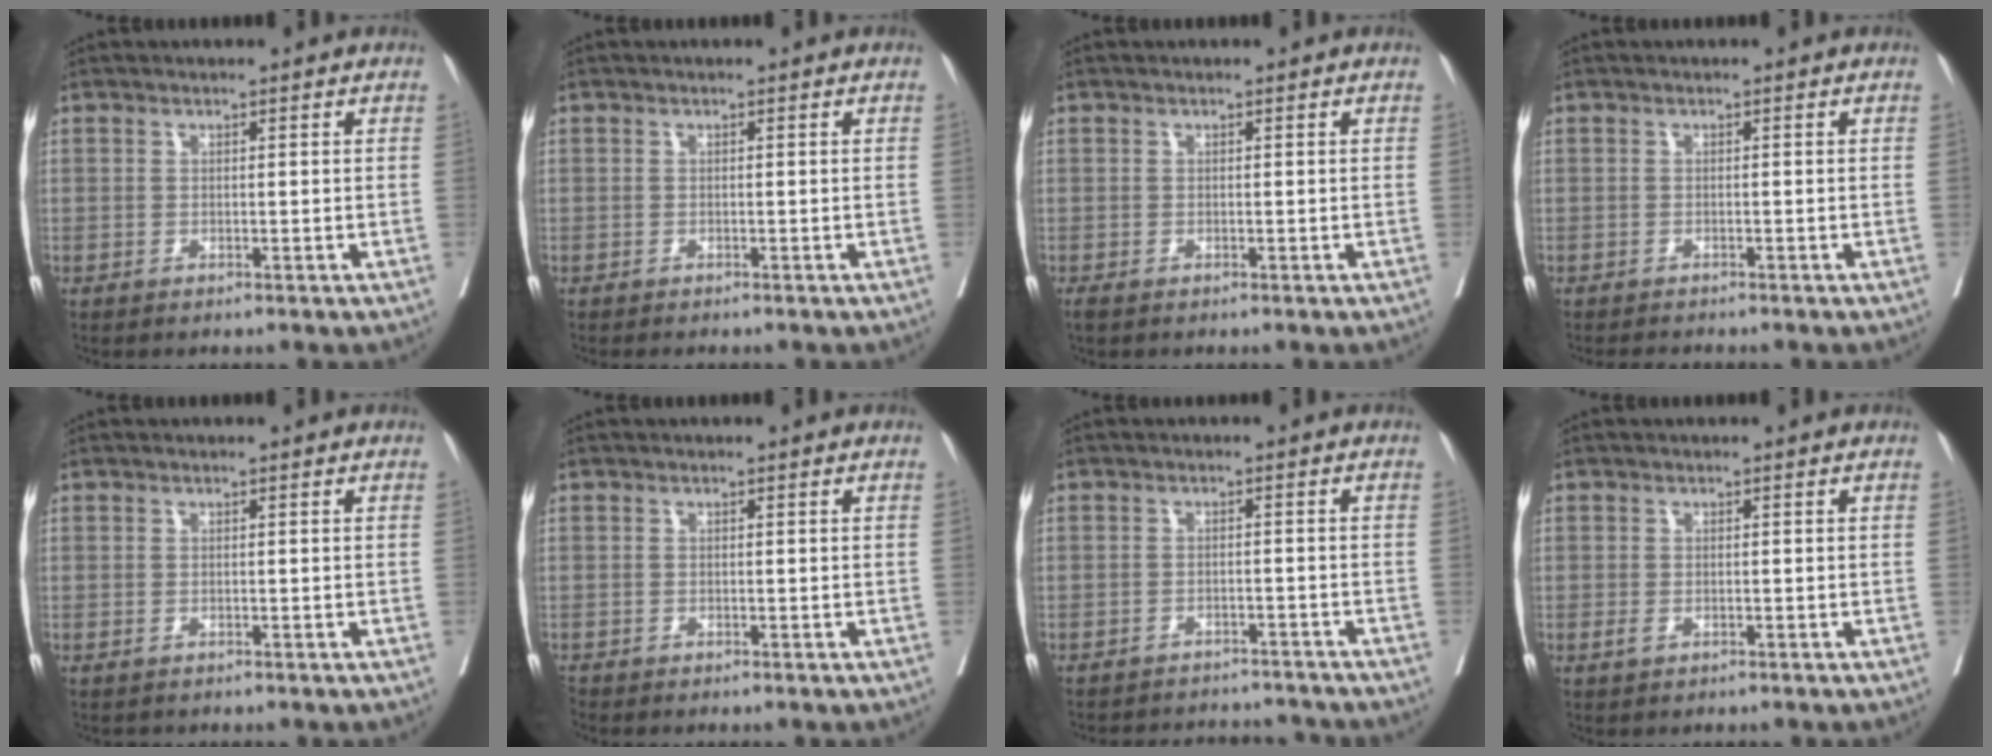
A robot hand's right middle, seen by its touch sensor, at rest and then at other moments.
{"total": 1.2, "force": [-1.1, 0.3, 0.4], "torque": [-0.008, -0.003, -0.015]}
{"total": 1.0, "force": [-0.8, 0.4, 0.5], "torque": [-0.010, -0.004, -0.013]}
{"total": 2.2, "force": [-2.1, 0.3, 0.6], "torque": [-0.008, -0.006, -0.031]}
{"total": 0.0}
{"total": 0.5, "force": [-0.5, 0.0, -0.1], "torque": [-0.003, -0.004, -0.014]}
{"total": 9.3, "force": [-9.1, 1.9, 1.2], "torque": [-0.022, 0.014, -0.111]}
{"total": 1.0, "force": [-0.4, 0.6, 0.7], "torque": [-0.016, -0.001, -0.005]}